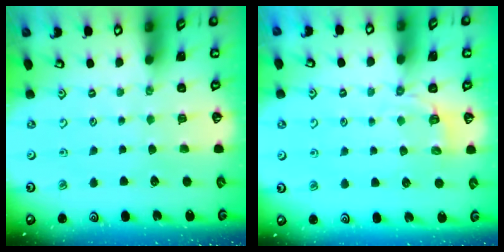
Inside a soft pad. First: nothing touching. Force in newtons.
{"total": 2.9, "press": 2.0, "slide": 2.1}